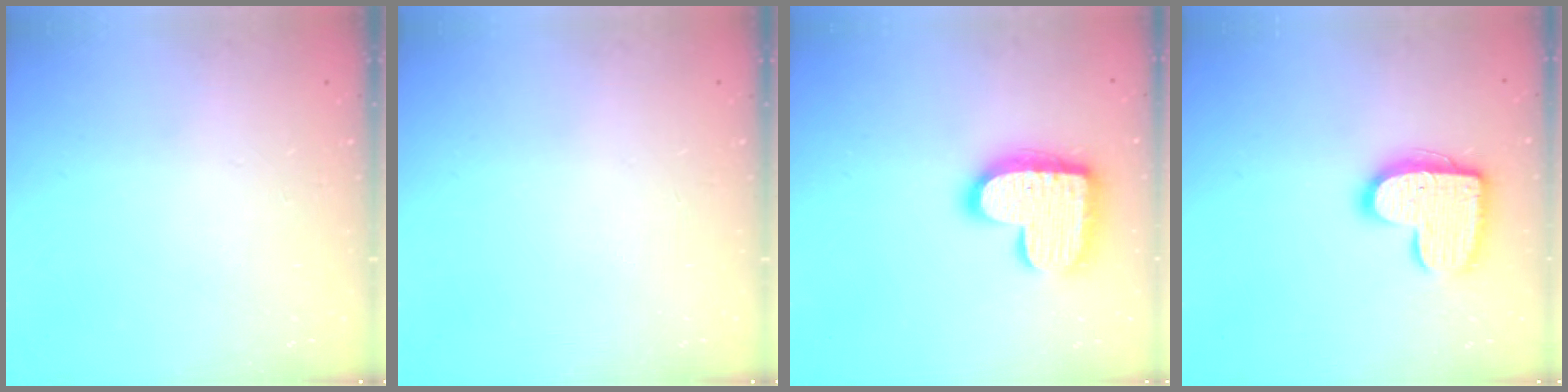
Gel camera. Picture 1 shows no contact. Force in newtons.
{"total": 0.0}
{"total": 17.5, "press": 17.5, "slide": 1.0}
{"total": 15.0, "press": 15.0, "slide": 0.7}